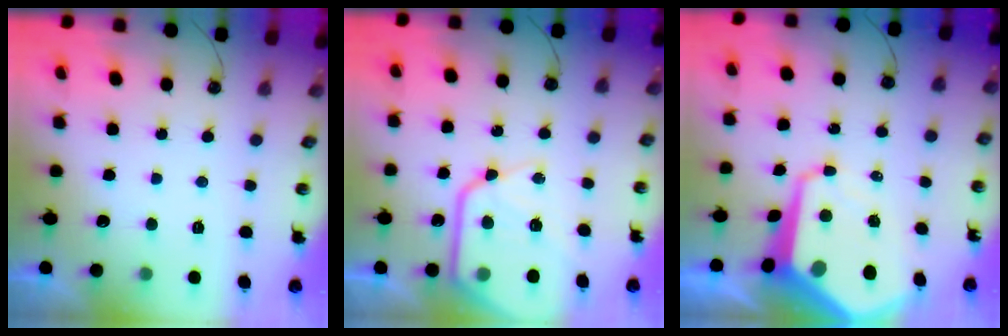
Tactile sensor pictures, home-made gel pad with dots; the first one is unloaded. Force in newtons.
{"total": 15.9, "press": 15.8, "slide": 1.6}
{"total": 14.2, "press": 14.1, "slide": 1.3}